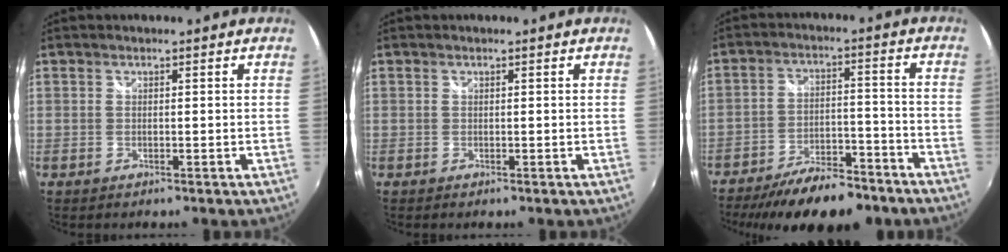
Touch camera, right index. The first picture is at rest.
{"total": 0.0}
{"total": 17.1, "force": [-13.7, 5.4, 8.7], "torque": [-0.167, -0.011, -0.196]}